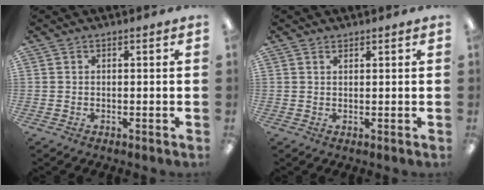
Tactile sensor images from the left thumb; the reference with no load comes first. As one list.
[{"total": 0.9, "force": [0.7, 0.3, 0.3], "torque": [-0.007, 0.000, 0.014]}]